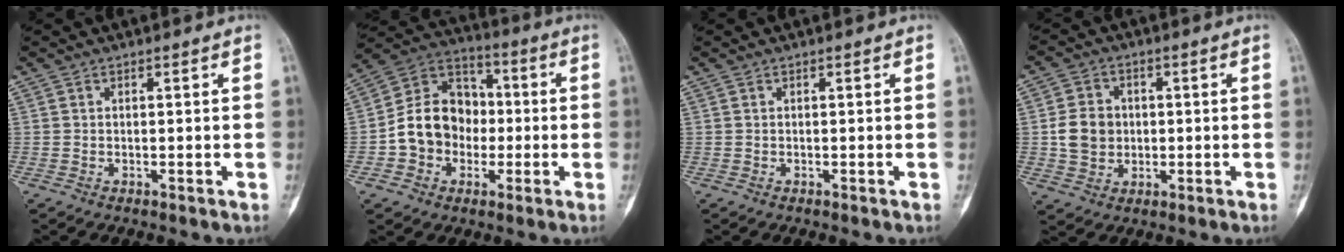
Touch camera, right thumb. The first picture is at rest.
{"total": 13.9, "force": [-1.8, 11.5, 7.6], "torque": [-0.090, 0.041, -0.040]}
{"total": 0.0}
{"total": 7.5, "force": [0.0, 6.5, 3.8], "torque": [-0.047, 0.004, 0.000]}